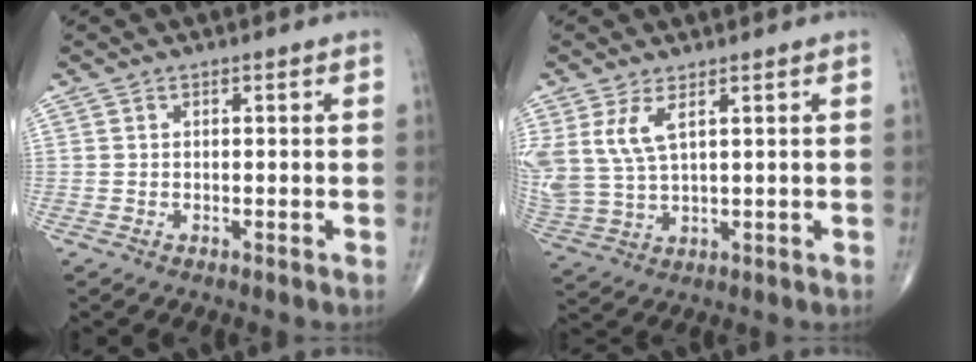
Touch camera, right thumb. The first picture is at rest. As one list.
[{"total": 8.0, "force": [3.4, 3.3, 6.4], "torque": [-0.154, -0.011, 0.080]}]